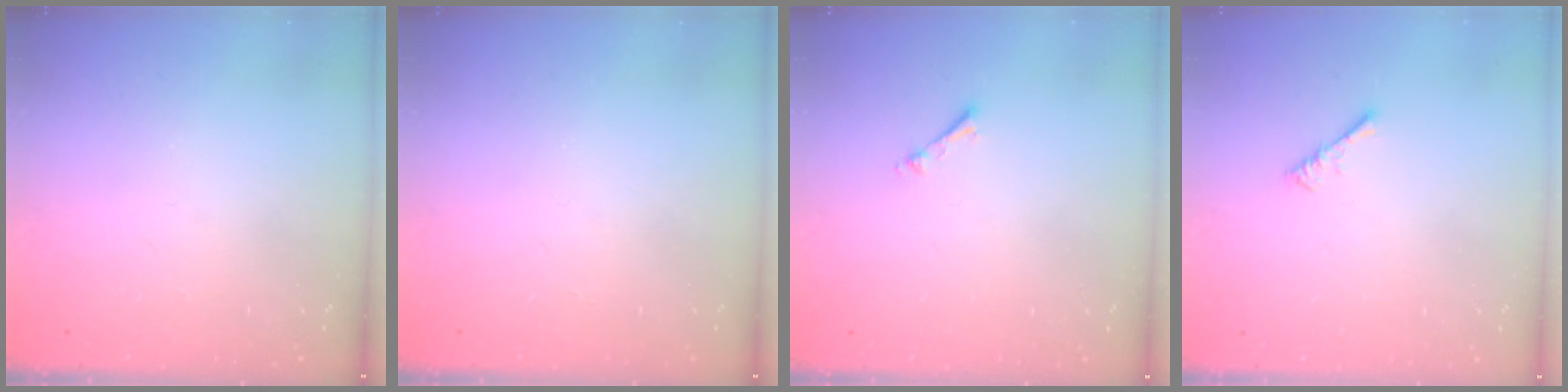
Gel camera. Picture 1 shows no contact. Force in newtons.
{"total": 0.0}
{"total": 1.0, "press": 1.0, "slide": 0.2}
{"total": 0.8, "press": 0.8, "slide": 0.3}